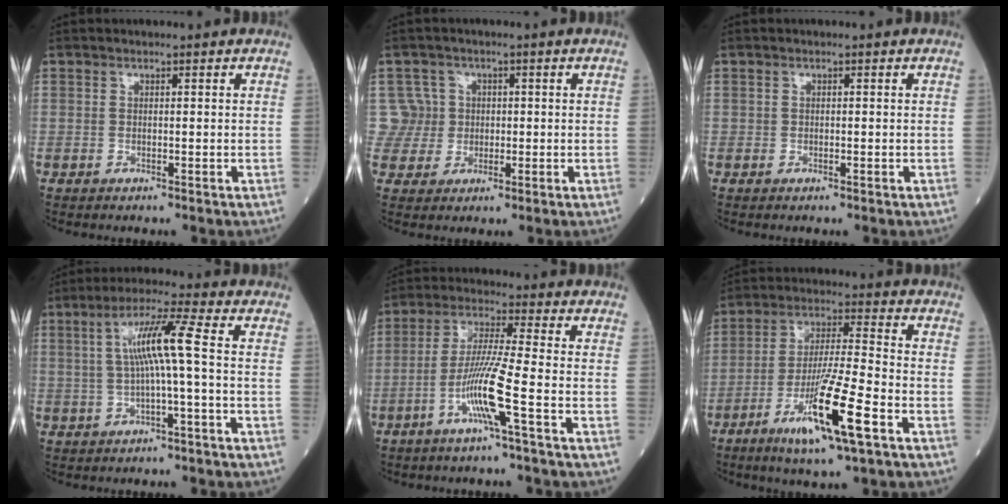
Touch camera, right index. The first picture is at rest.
{"total": 5.0, "force": [0.8, 4.9, -0.7], "torque": [0.037, 0.015, 0.015]}
{"total": 0.0}
{"total": 7.7, "force": [0.3, -0.6, 7.7], "torque": [-0.144, 0.014, 0.006]}
{"total": 8.8, "force": [-3.5, -1.2, 8.0], "torque": [-0.159, -0.004, -0.073]}
{"total": 13.4, "force": [-6.3, 0.3, 11.8], "torque": [-0.218, -0.022, -0.114]}